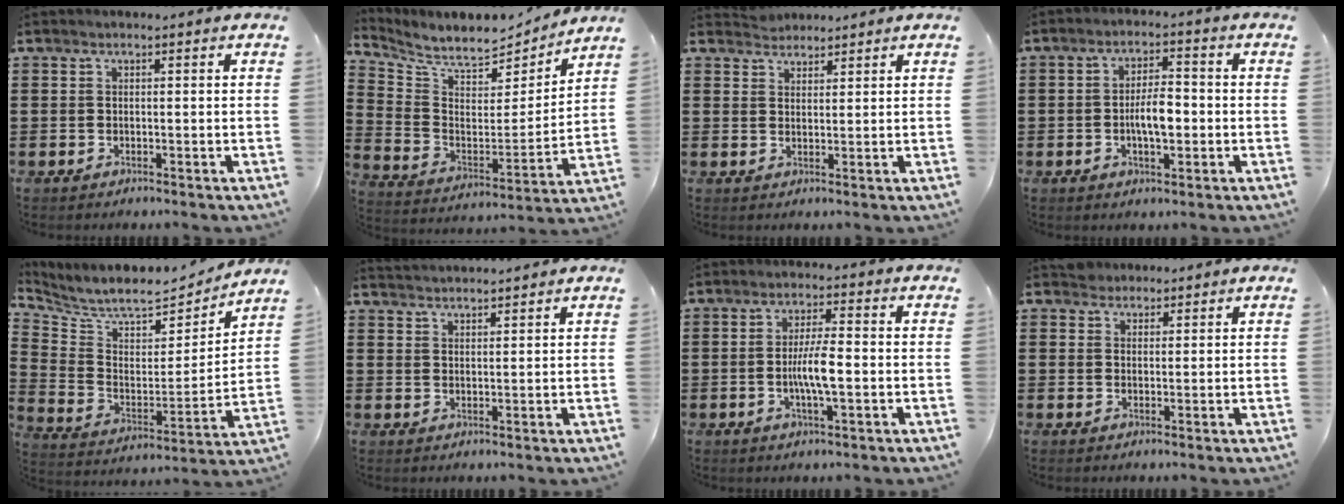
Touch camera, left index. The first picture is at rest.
{"total": 7.5, "force": [7.0, 1.5, 2.1], "torque": [-0.071, -0.057, 0.116]}
{"total": 2.1, "force": [2.0, 0.3, -0.4], "torque": [0.002, 0.004, 0.041]}
{"total": 5.4, "force": [-0.8, 2.1, 4.9], "torque": [-0.087, 0.002, -0.021]}
{"total": 7.0, "force": [6.5, 1.2, 2.2], "torque": [-0.079, -0.051, 0.109]}
{"total": 2.2, "force": [2.2, -0.3, -0.2], "torque": [-0.002, -0.004, 0.043]}
{"total": 5.8, "force": [-1.0, 1.1, 5.6], "torque": [-0.110, 0.000, -0.024]}
{"total": 2.2, "force": [1.9, 1.0, 0.0], "torque": [-0.006, 0.007, 0.039]}